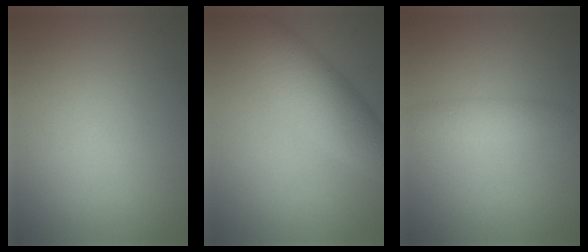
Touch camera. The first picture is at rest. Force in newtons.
{"total": 6.4, "press": 6.4, "slide": 0.2}
{"total": 1.8, "press": 1.8, "slide": 0.1}